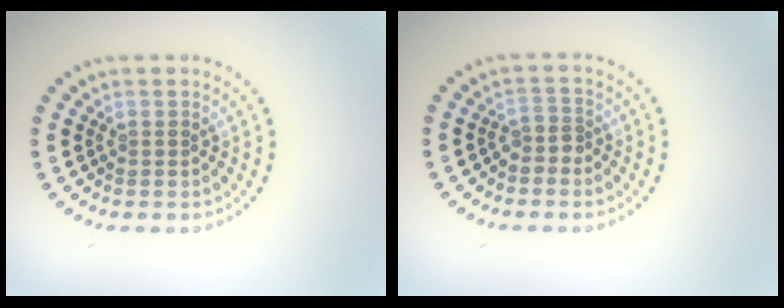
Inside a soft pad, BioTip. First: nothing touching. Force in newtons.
{"total": 1.5, "press": 1.2, "slide": 0.9}